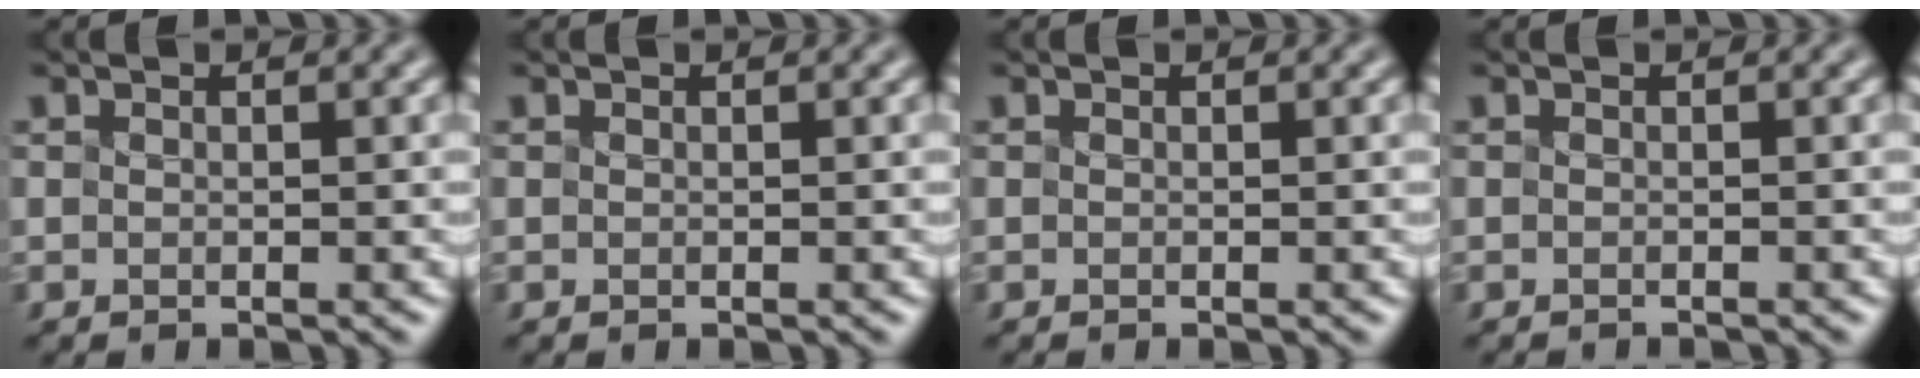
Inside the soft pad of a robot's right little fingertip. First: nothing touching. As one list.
[{"total": 0.0}, {"total": 0.0}, {"total": 1.0, "force": [-1.0, 0.1, 0.3], "torque": [0.005, -0.004, -0.016]}]